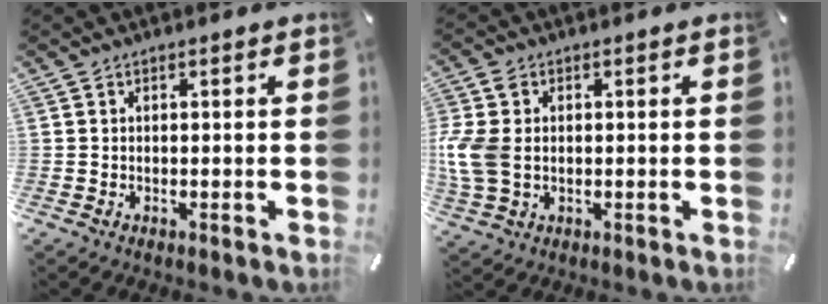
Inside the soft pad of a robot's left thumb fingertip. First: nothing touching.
{"total": 8.6, "force": [0.2, 6.2, 5.9], "torque": [-0.143, 0.007, 0.003]}